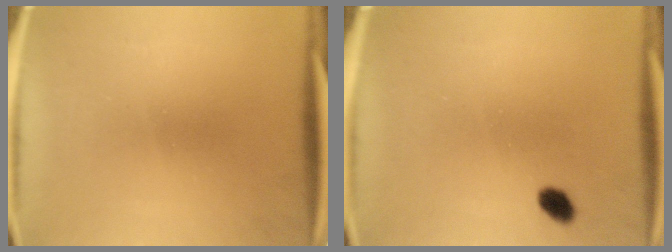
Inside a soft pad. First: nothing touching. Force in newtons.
{"total": 2.4}